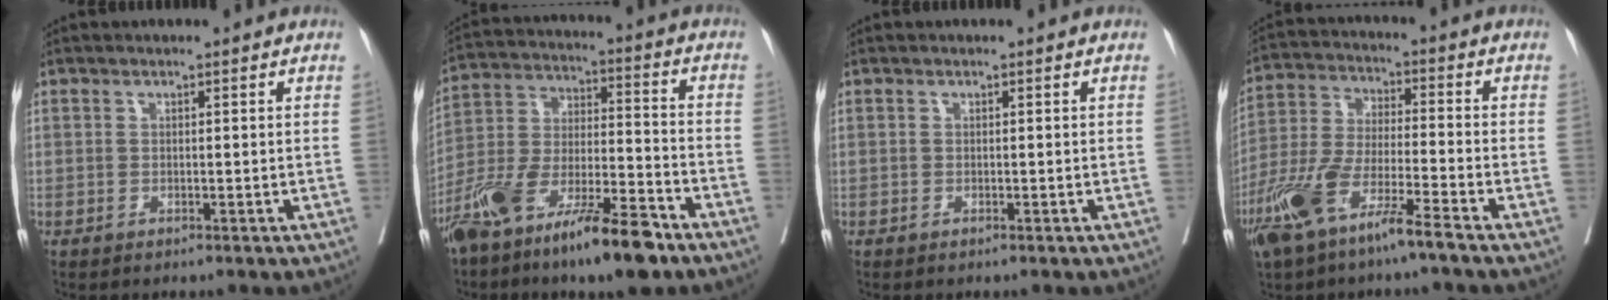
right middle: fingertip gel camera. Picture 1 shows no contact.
{"total": 16.9, "force": [-11.5, 3.1, 12.0], "torque": [-0.236, -0.012, -0.210]}
{"total": 0.0}
{"total": 11.3, "force": [-7.3, 1.2, 8.6], "torque": [-0.184, -0.019, -0.146]}